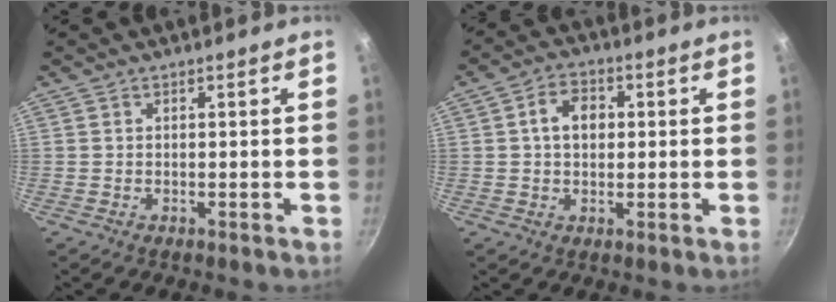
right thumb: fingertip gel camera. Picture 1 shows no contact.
{"total": 6.4, "force": [0.9, 4.7, 4.2], "torque": [-0.050, 0.012, 0.007]}